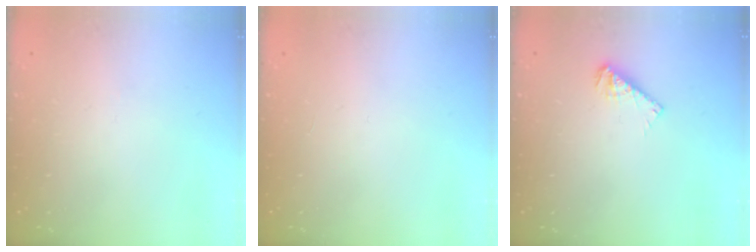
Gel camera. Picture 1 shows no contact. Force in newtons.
{"total": 0.0}
{"total": 5.3, "press": 5.3, "slide": 0.4}